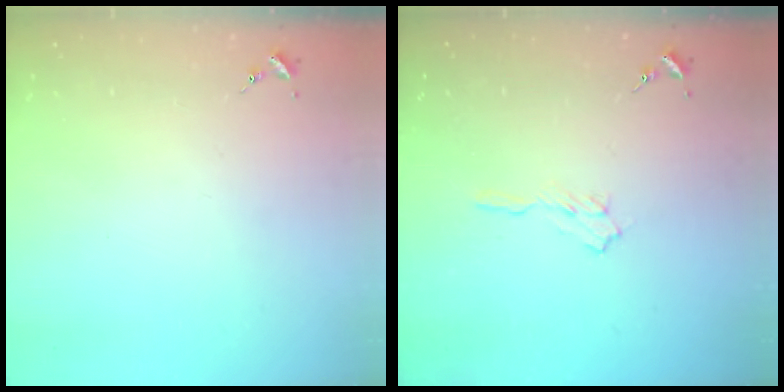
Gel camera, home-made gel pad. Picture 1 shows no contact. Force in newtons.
{"total": 5.8, "press": 5.7, "slide": 0.6}